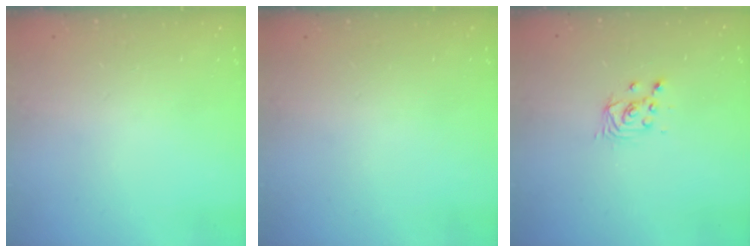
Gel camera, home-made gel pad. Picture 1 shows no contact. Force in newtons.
{"total": 0.0}
{"total": 2.6, "press": 2.6, "slide": 0.1}